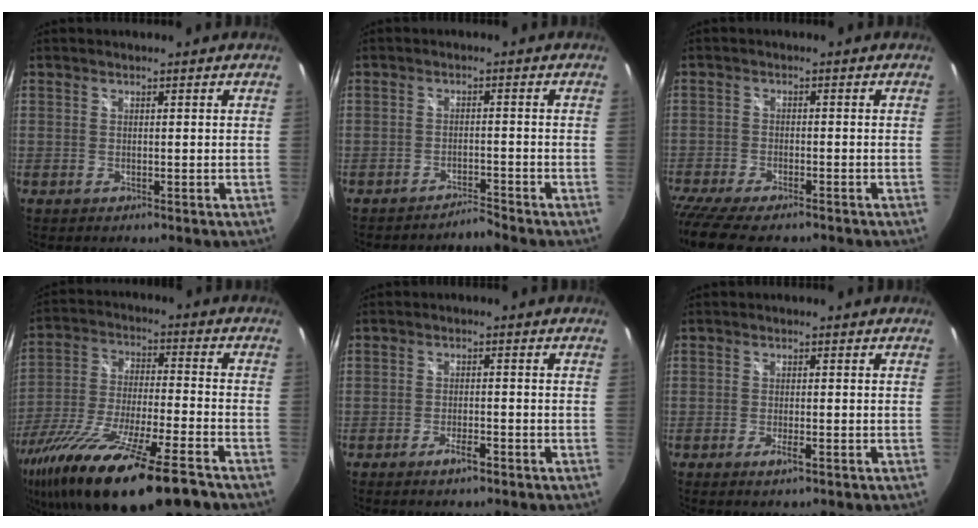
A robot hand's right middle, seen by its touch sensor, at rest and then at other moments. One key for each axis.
{"total": 2.4, "fx": -2.3, "fy": -0.6, "fz": -0.3, "tx": -0.003, "ty": 0.001, "tz": -0.040}
{"total": 11.2, "fx": -9.4, "fy": 2.4, "fz": 5.8, "tx": -0.139, "ty": -0.044, "tz": -0.160}
{"total": 25.5, "fx": -17.8, "fy": 4.7, "fz": 17.6, "tx": -0.342, "ty": -0.069, "tz": -0.303}
{"total": 3.0, "fx": -2.0, "fy": 0.6, "fz": 2.1, "tx": -0.046, "ty": -0.001, "tz": -0.035}
{"total": 2.2, "fx": -1.1, "fy": 0.3, "fz": 1.9, "tx": -0.037, "ty": -0.003, "tz": -0.020}